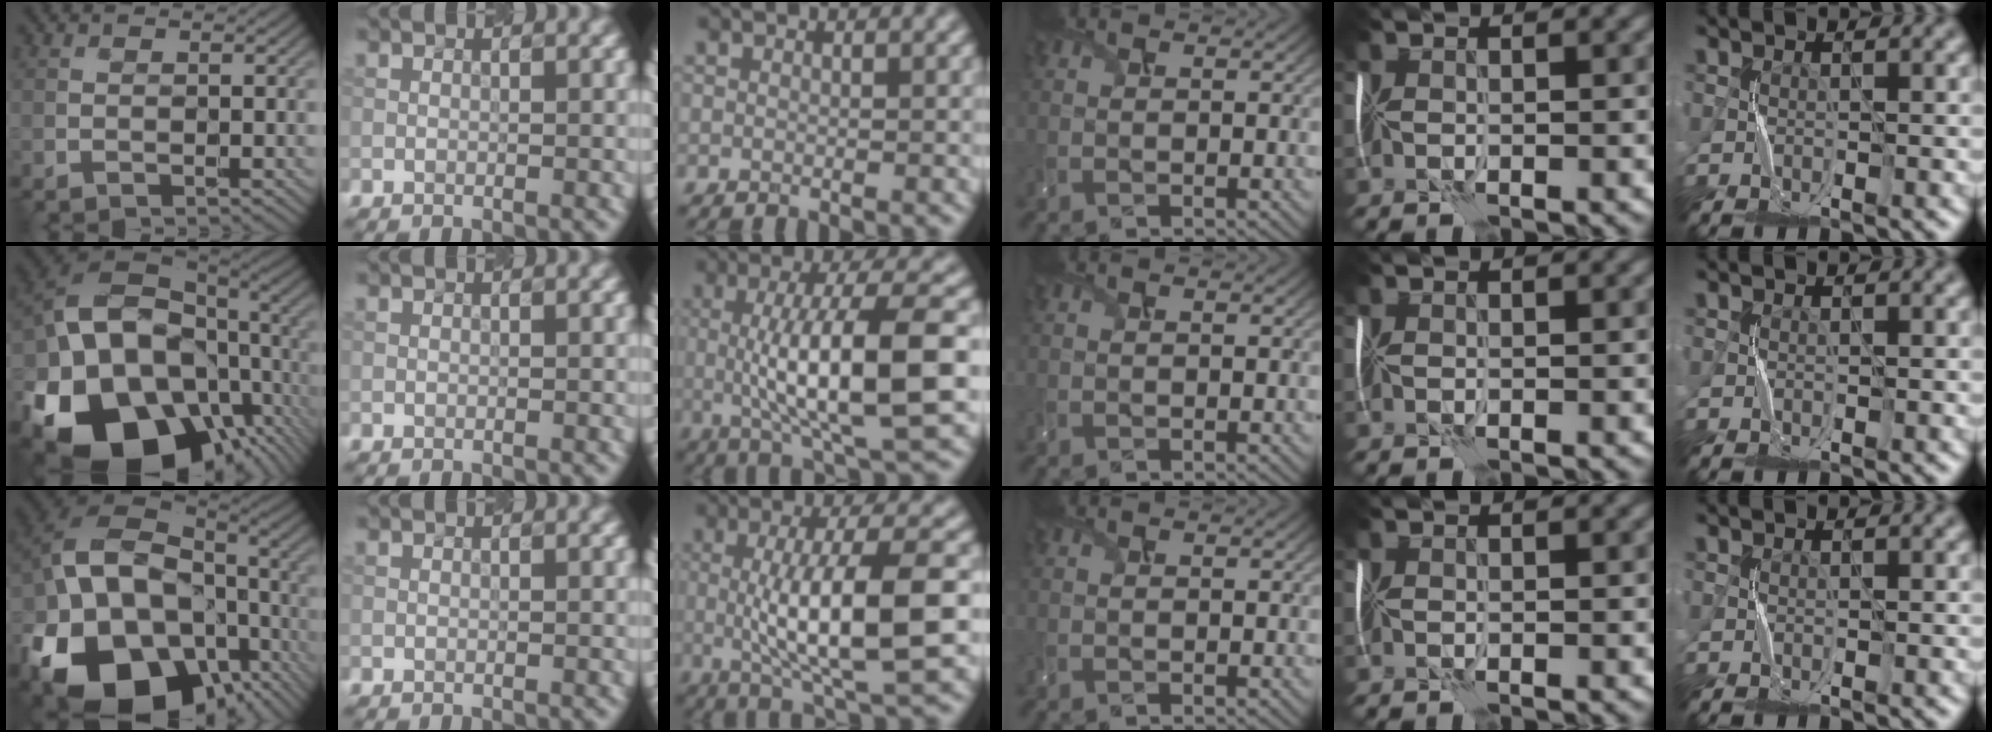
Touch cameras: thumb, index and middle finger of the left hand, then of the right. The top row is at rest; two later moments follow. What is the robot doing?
{"motion": "shake", "object": "handbell"}